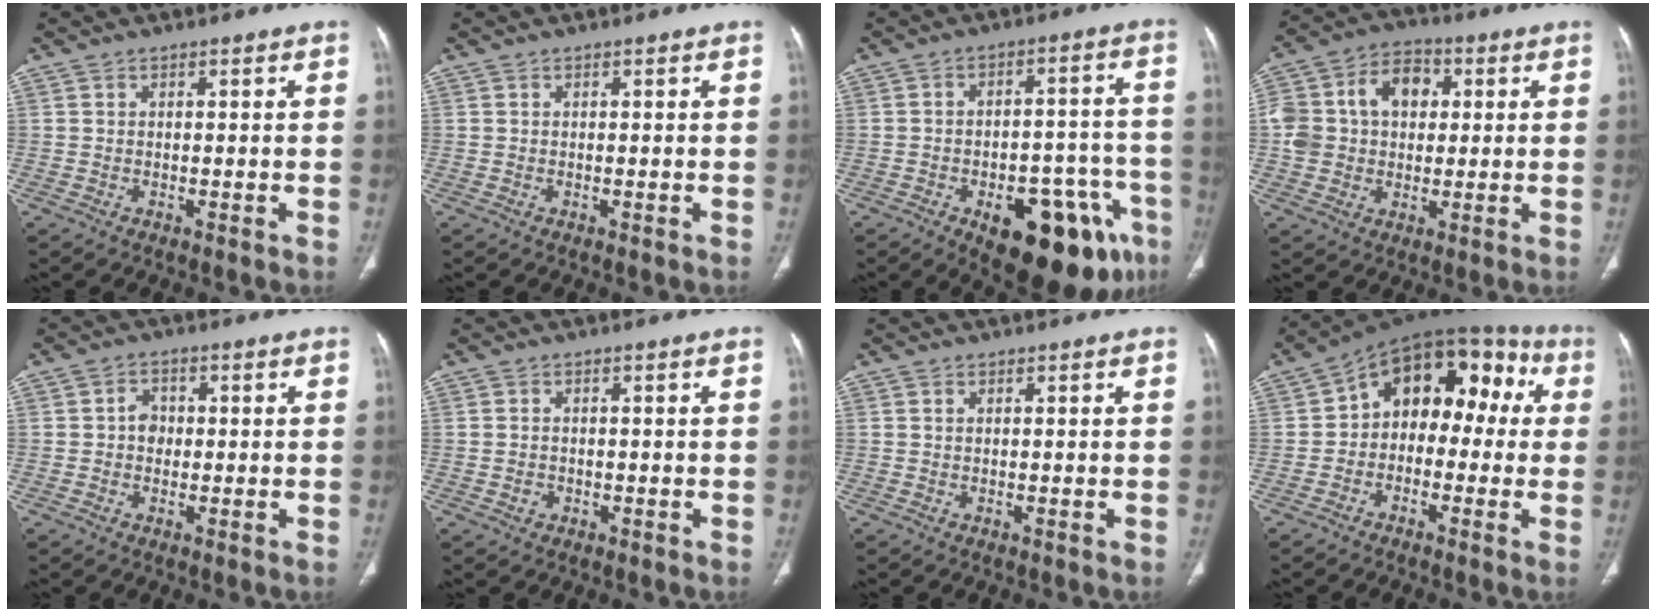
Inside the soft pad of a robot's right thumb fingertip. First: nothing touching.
{"total": 0.0}
{"total": 20.8, "force": [-10.1, 9.6, 15.5], "torque": [-0.137, 0.052, -0.122]}
{"total": 14.3, "force": [2.2, 10.8, 9.2], "torque": [-0.150, 0.027, 0.035]}
{"total": 3.0, "force": [-0.1, 2.5, 1.6], "torque": [-0.010, 0.008, -0.008]}
{"total": 1.6, "force": [-0.4, 1.4, 0.7], "torque": [-0.010, 0.007, -0.003]}
{"total": 0.0}
{"total": 15.2, "force": [1.4, 10.2, 11.2], "torque": [-0.095, 0.060, 0.001]}